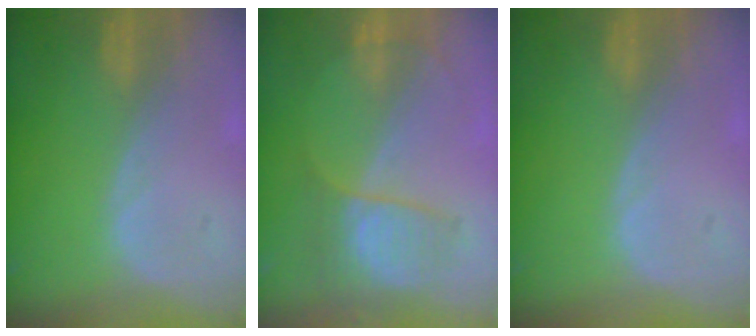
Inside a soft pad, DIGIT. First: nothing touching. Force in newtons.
{"total": 7.3, "press": 6.0, "slide": 4.0}
{"total": 0.0}